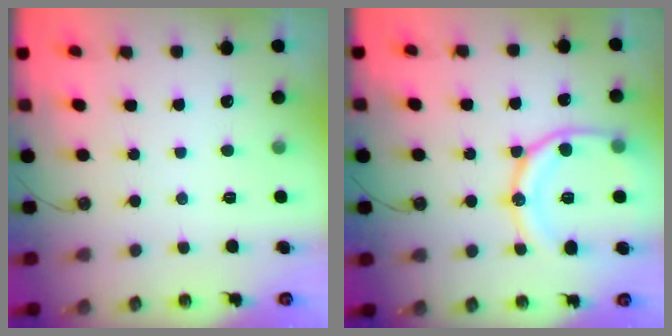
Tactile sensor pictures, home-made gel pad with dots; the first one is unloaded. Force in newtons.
{"total": 17.2, "press": 17.1, "slide": 1.8}